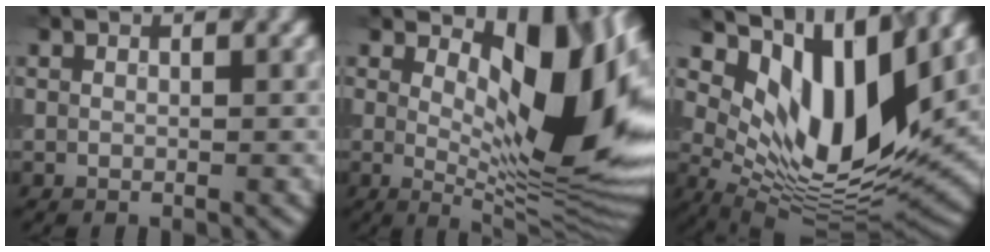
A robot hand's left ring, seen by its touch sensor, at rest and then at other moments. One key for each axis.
{"total": 12.1, "fx": 2.6, "fy": 5.2, "fz": 10.6, "tx": -0.137, "ty": -0.005, "tz": 0.045}
{"total": 11.4, "fx": 5.1, "fy": 4.7, "fz": 9.0, "tx": -0.149, "ty": -0.014, "tz": 0.102}